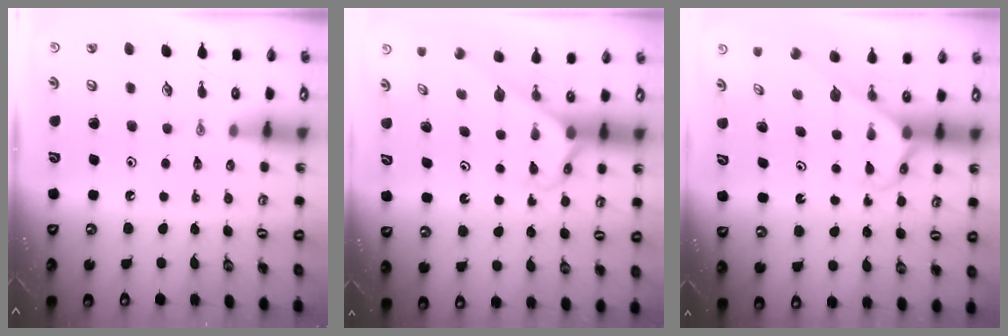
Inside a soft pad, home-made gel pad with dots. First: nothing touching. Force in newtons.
{"total": 2.6, "press": 2.6, "slide": 0.1}
{"total": 2.6, "press": 2.6, "slide": 0.1}